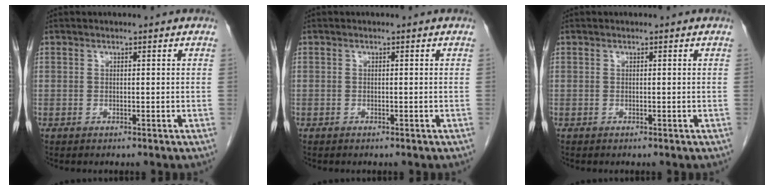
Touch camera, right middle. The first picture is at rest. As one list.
[{"total": 0.0}, {"total": 0.0}]